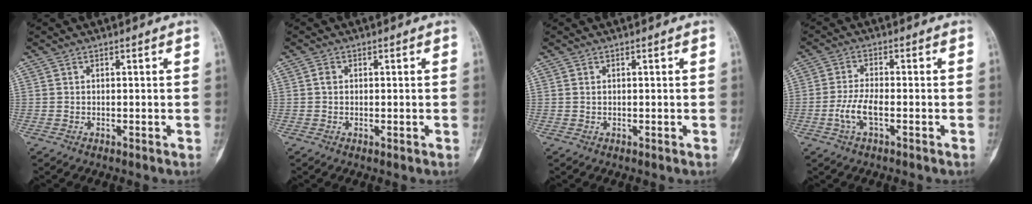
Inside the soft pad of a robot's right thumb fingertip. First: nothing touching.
{"total": 1.3, "force": [0.0, 0.9, 0.9], "torque": [-0.012, 0.001, -0.003]}
{"total": 0.5, "force": [0.0, 0.3, 0.4], "torque": [-0.013, 0.003, 0.001]}
{"total": 5.1, "force": [-1.7, 1.8, 4.4], "torque": [-0.102, 0.011, -0.033]}